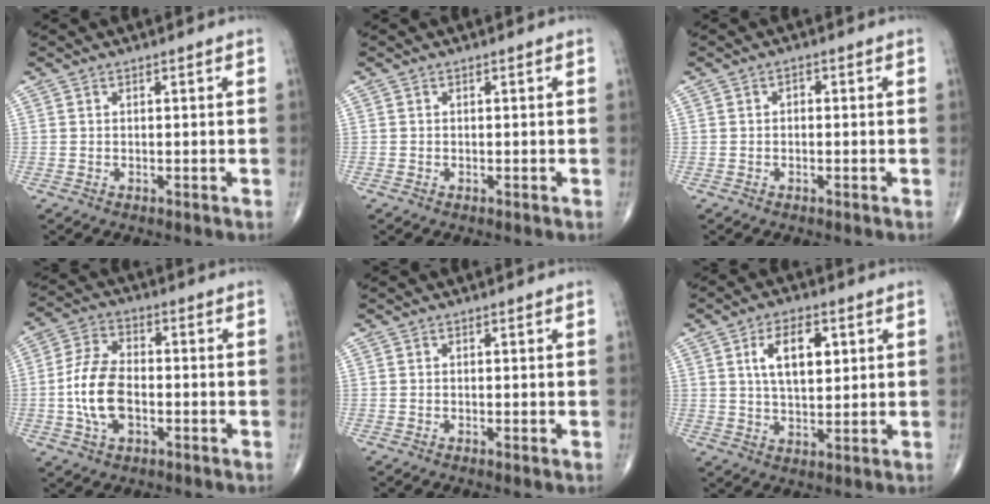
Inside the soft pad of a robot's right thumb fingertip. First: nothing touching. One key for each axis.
{"total": 0.0}
{"total": 1.0, "fx": -0.1, "fy": 0.7, "fz": 0.6, "tx": -0.004, "ty": 0.005, "tz": -0.005}
{"total": 10.7, "fx": -2.0, "fy": 6.2, "fz": 8.5, "tx": -0.163, "ty": 0.018, "tz": -0.043}
{"total": 0.6, "fx": -0.2, "fy": 0.0, "fz": 0.5, "tx": -0.014, "ty": -0.002, "tz": -0.006}
{"total": 9.2, "fx": 2.8, "fy": 4.7, "fz": 7.4, "tx": -0.109, "ty": -0.007, "tz": 0.049}